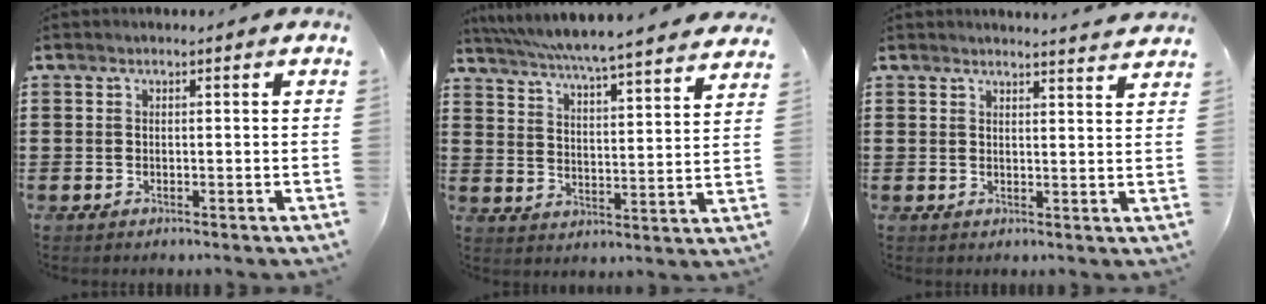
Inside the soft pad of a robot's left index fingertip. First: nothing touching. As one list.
[{"total": 5.4, "force": [5.1, -1.1, 1.6], "torque": [-0.056, -0.044, 0.082]}, {"total": 2.6, "force": [2.5, -0.4, 0.2], "torque": [-0.004, -0.015, 0.046]}]